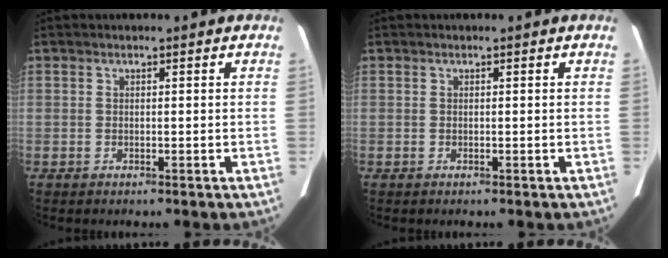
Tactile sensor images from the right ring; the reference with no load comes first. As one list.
[{"total": 0.0}]